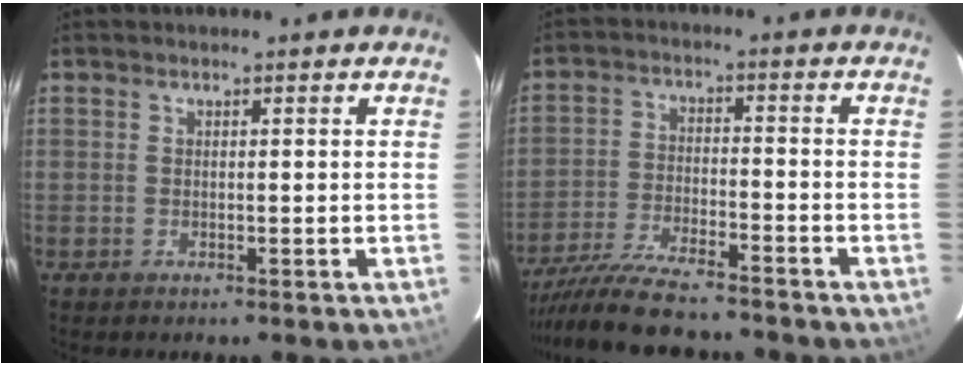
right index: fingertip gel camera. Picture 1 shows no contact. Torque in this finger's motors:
{"motor_torque": [1.18, -0.96, 0.42, 0.09]}